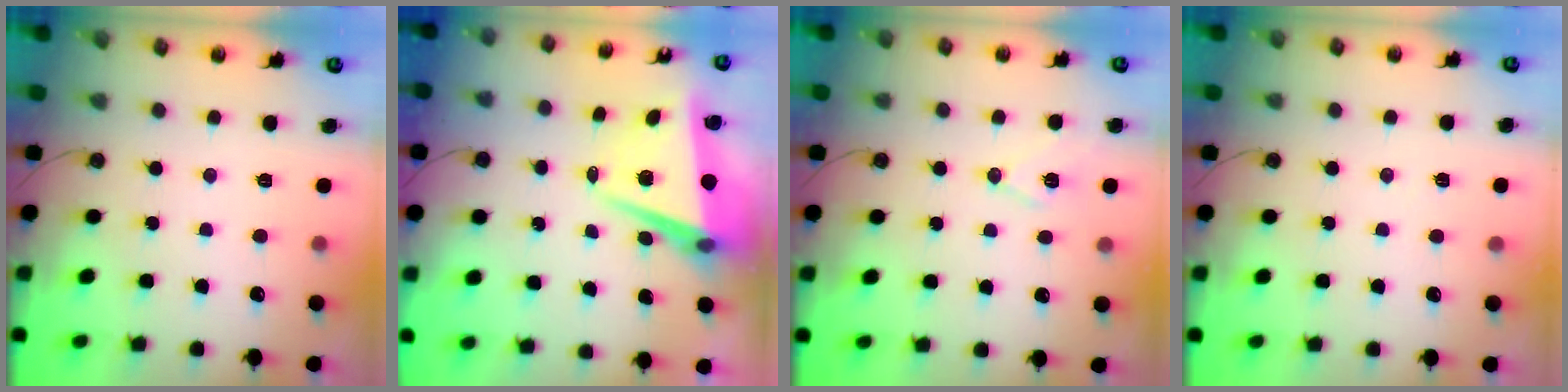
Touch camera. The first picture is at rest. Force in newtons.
{"total": 8.3, "press": 8.2, "slide": 1.1}
{"total": 9.4, "press": 8.7, "slide": 3.5}
{"total": 3.4, "press": 2.6, "slide": 2.1}